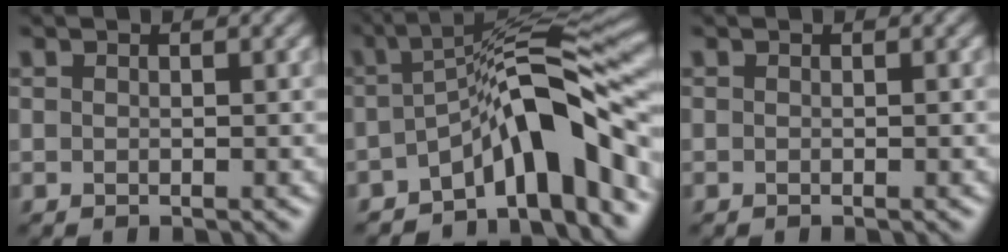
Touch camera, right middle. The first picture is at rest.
{"total": 9.4, "force": [-4.1, 2.5, 8.1], "torque": [-0.099, 0.017, -0.079]}
{"total": 0.0}